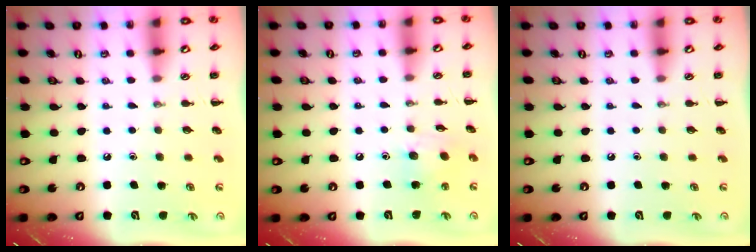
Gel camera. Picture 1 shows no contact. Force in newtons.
{"total": 6.5, "press": 6.5, "slide": 0.8}
{"total": 0.0}